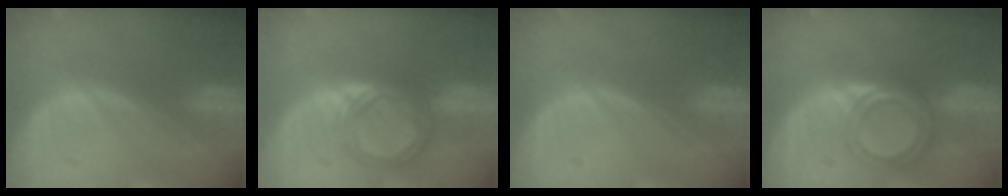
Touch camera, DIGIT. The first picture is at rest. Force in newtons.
{"total": 5.6, "press": 5.3, "slide": 1.9}
{"total": 0.0}
{"total": 6.2, "press": 5.3, "slide": 3.3}